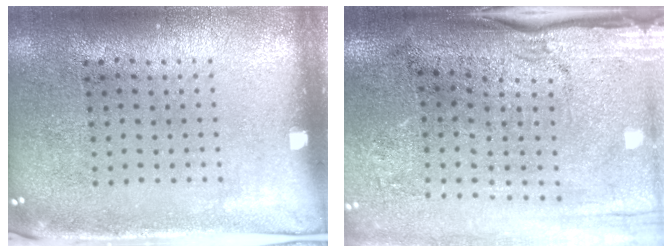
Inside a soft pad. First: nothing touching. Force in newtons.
{"total": 4.4, "press": 3.7, "slide": 2.3}